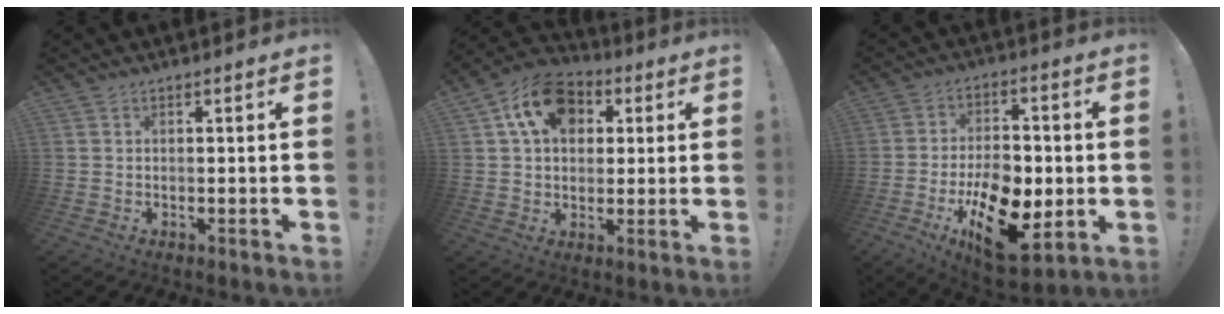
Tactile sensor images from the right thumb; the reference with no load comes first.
{"total": 15.1, "force": [5.8, 11.0, 8.5], "torque": [-0.131, -0.010, 0.111]}
{"total": 19.8, "force": [-6.6, 11.5, 14.7], "torque": [-0.237, 0.034, -0.095]}